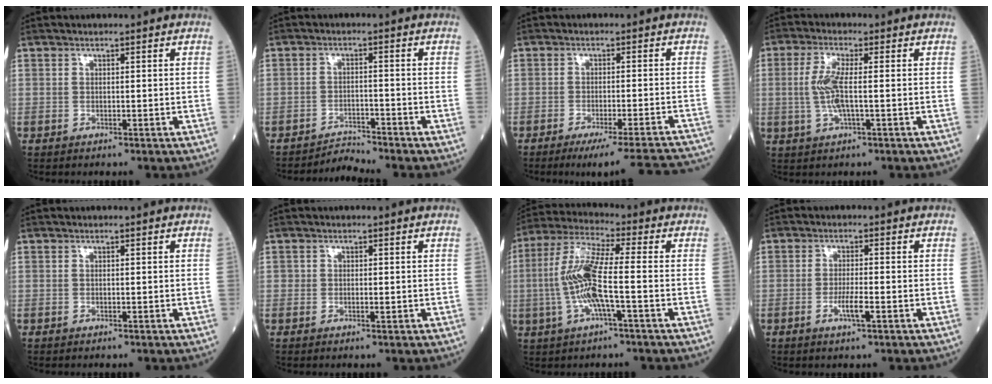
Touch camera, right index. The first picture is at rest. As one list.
[{"total": 3.2, "force": [-2.8, -0.9, -1.1], "torque": [0.023, -0.008, -0.045]}, {"total": 18.0, "force": [-17.0, -0.2, 6.1], "torque": [-0.032, -0.015, -0.209]}, {"total": 5.5, "force": [-0.1, 1.0, 5.4], "torque": [-0.124, 0.000, -0.006]}, {"total": 0.0}, {"total": 1.0, "force": [-0.1, 0.6, 0.8], "torque": [-0.011, -0.001, -0.003]}, {"total": 11.1, "force": [-1.7, 1.0, 10.9], "torque": [-0.235, 0.009, -0.041]}, {"total": 3.4, "force": [-1.3, 0.2, 3.1], "torque": [-0.061, -0.003, -0.024]}]